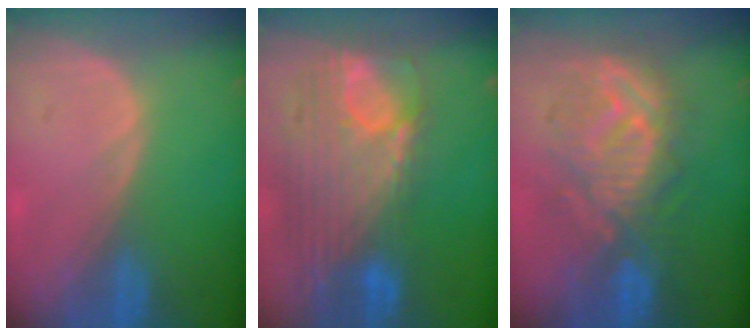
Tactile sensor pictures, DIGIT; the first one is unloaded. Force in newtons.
{"total": 12.3, "press": 10.4, "slide": 6.5}
{"total": 10.0, "press": 9.8, "slide": 1.4}